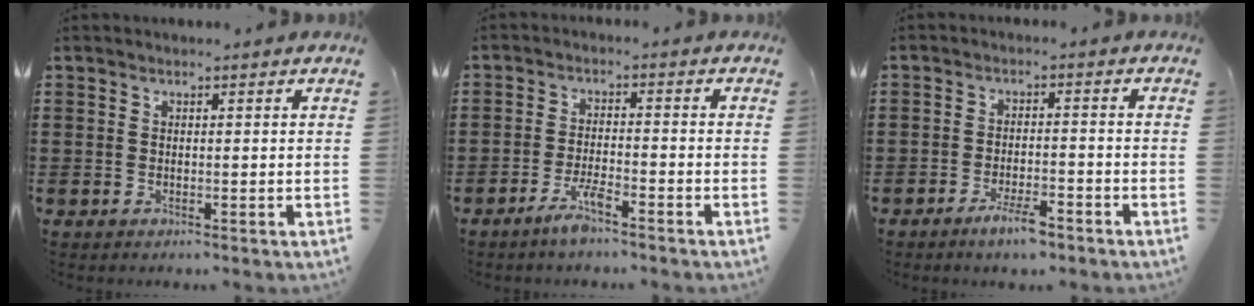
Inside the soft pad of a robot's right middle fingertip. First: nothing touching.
{"total": 4.1, "force": [-2.9, 0.5, 2.9], "torque": [-0.063, 0.000, -0.055]}
{"total": 4.0, "force": [-2.8, 0.9, 2.7], "torque": [-0.048, 0.005, -0.052]}